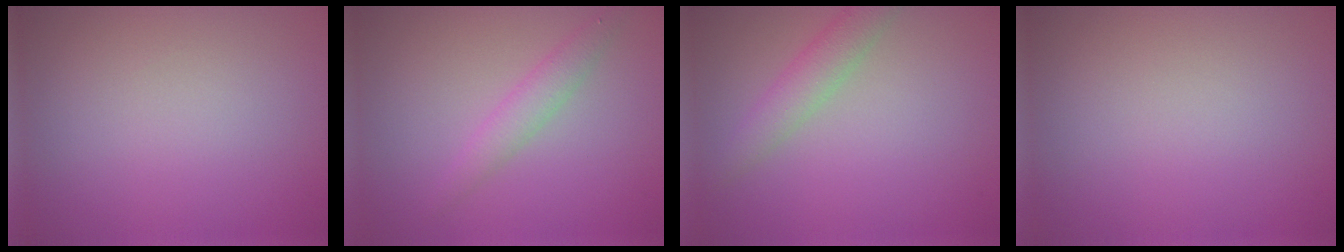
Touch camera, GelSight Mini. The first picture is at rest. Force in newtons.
{"total": 1.9, "press": 1.9, "slide": 0.1}
{"total": 2.6, "press": 2.6, "slide": 0.2}
{"total": 0.0}